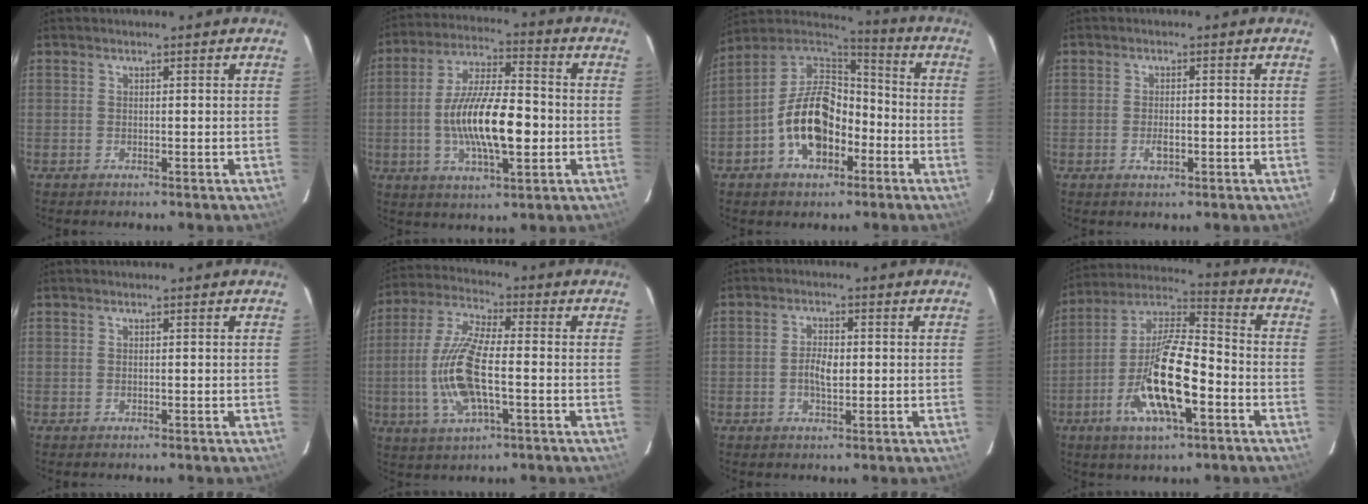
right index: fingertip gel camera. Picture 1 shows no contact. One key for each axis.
{"total": 15.1, "fx": -2.5, "fy": 4.8, "fz": 14.1, "tx": -0.265, "ty": 0.001, "tz": -0.045}
{"total": 15.0, "fx": -5.1, "fy": 9.3, "fz": 10.6, "tx": -0.204, "ty": 0.023, "tz": -0.085}
{"total": 2.5, "fx": -0.9, "fy": 1.2, "fz": 1.9, "tx": -0.036, "ty": -0.001, "tz": -0.014}
{"total": 0.0}
{"total": 12.8, "fx": -2.7, "fy": 4.3, "fz": 11.7, "tx": -0.248, "ty": -0.001, "tz": -0.055}
{"total": 3.9, "fx": -0.4, "fy": 1.8, "fz": 3.4, "tx": -0.063, "ty": 0.003, "tz": -0.006}
{"total": 17.6, "fx": -6.3, "fy": 5.3, "fz": 15.6, "tx": -0.310, "ty": -0.008, "tz": -0.123}